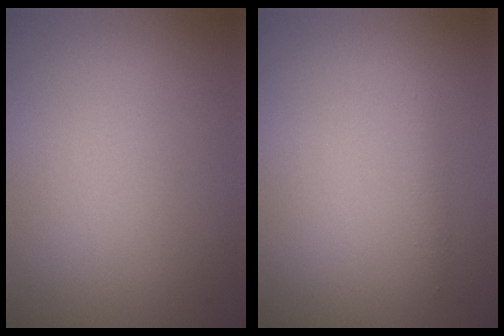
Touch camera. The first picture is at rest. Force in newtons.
{"total": 0.7, "press": 0.7, "slide": 0.0}